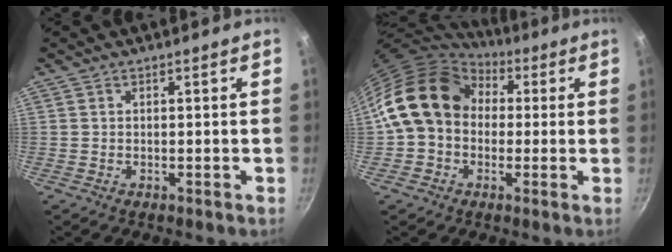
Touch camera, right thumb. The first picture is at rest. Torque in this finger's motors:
{"motor_torque": [1.40, 3.42, 0.95, -0.90, 0.39]}